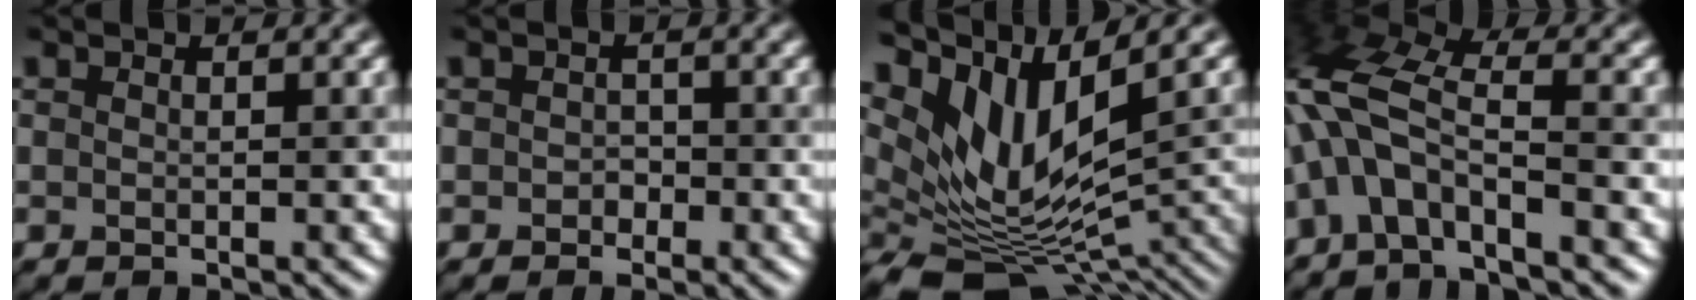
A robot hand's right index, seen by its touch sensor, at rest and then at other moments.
{"total": 0.7, "force": [-0.3, 0.6, -0.2], "torque": [-0.005, -0.005, -0.003]}
{"total": 9.4, "force": [3.0, 4.5, 7.6], "torque": [-0.145, -0.005, 0.075]}
{"total": 6.5, "force": [-2.6, 2.6, 5.3], "torque": [-0.118, 0.019, -0.059]}